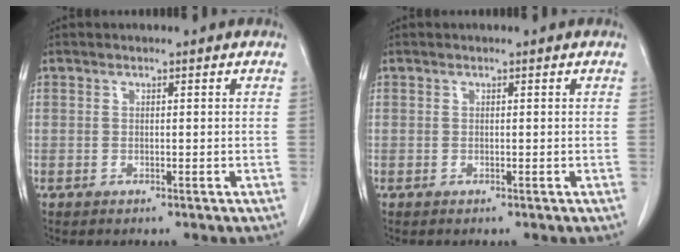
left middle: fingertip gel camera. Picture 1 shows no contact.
{"total": 0.0}